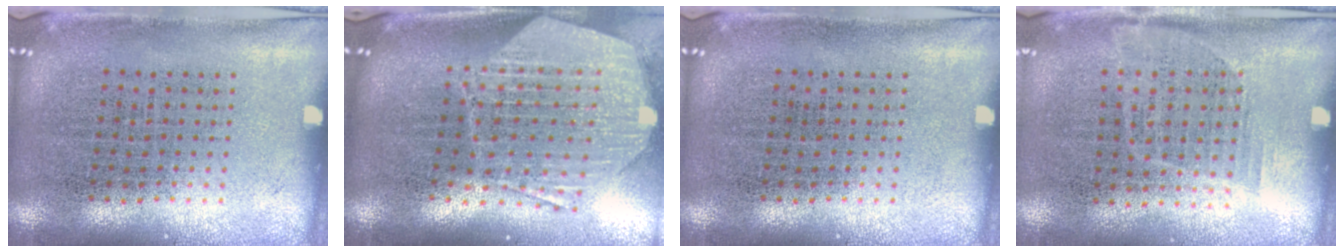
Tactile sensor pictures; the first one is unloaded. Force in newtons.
{"total": 3.0, "press": 2.4, "slide": 1.8}
{"total": 0.0}
{"total": 1.1, "press": 0.8, "slide": 0.7}